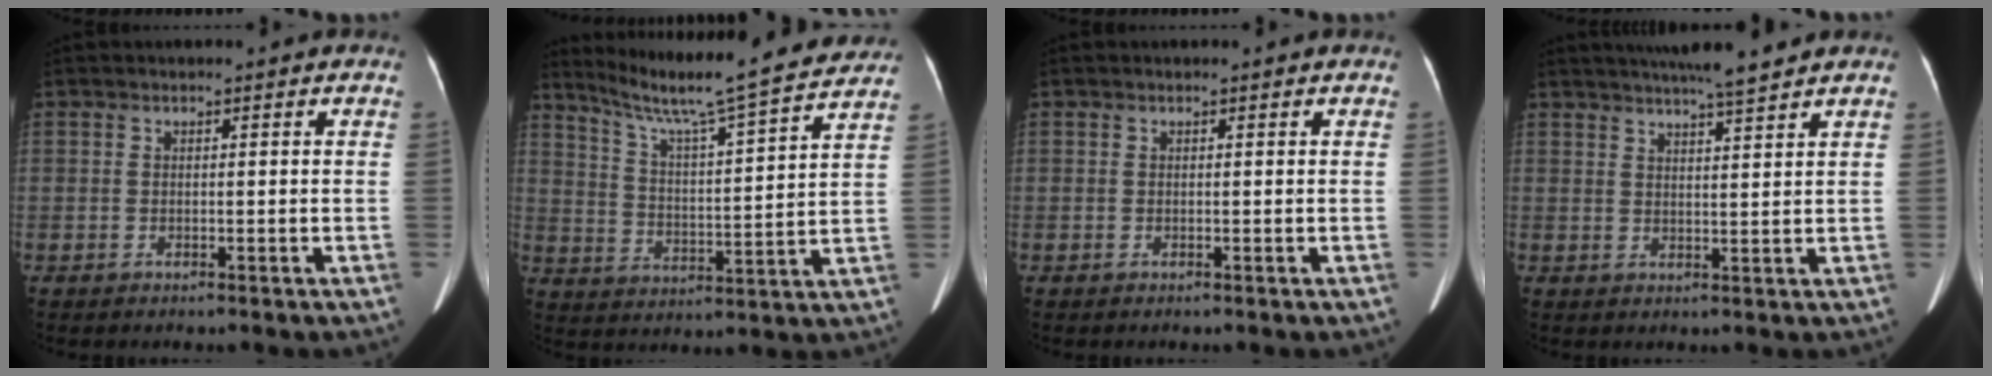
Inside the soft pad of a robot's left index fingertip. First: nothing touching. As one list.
[{"total": 20.4, "force": [18.2, -0.4, 9.1], "torque": [-0.156, -0.013, 0.263]}, {"total": 0.0}, {"total": 8.0, "force": [6.9, -0.5, 3.9], "torque": [-0.065, 0.010, 0.099]}]